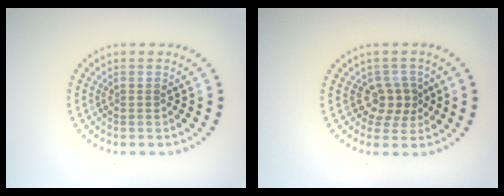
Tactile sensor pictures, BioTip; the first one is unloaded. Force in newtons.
{"total": 2.3, "press": 1.9, "slide": 1.3}